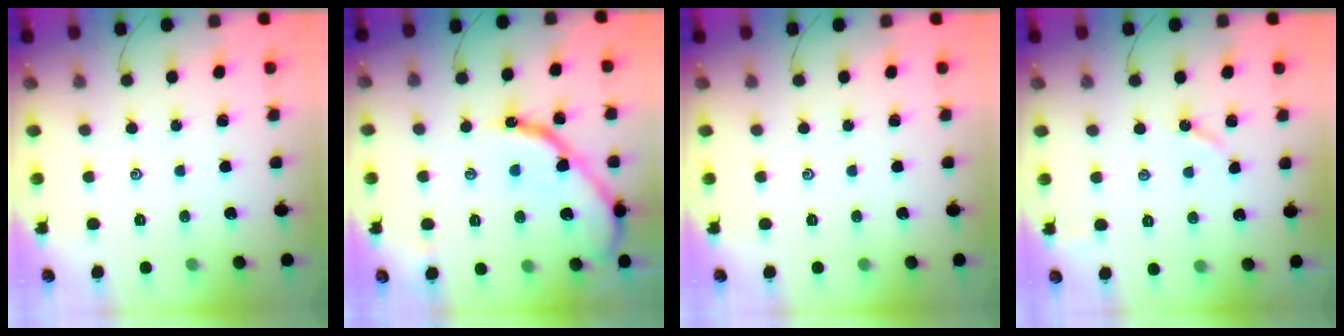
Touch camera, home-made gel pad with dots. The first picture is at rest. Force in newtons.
{"total": 13.2, "press": 13.1, "slide": 1.4}
{"total": 0.0}
{"total": 2.6, "press": 2.6, "slide": 0.4}